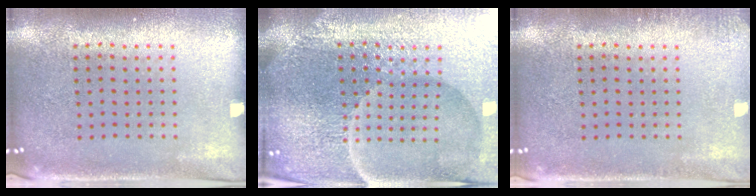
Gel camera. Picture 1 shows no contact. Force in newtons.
{"total": 6.8, "press": 6.0, "slide": 3.0}
{"total": 1.0, "press": 1.0, "slide": 0.1}